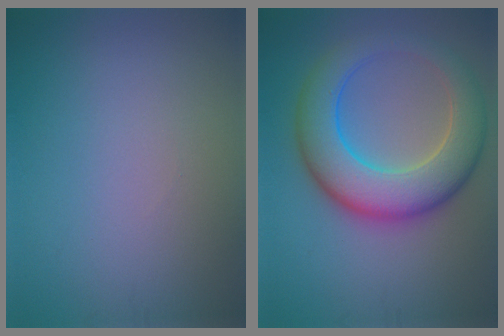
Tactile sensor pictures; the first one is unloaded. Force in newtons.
{"total": 9.1, "press": 9.1, "slide": 0.4}